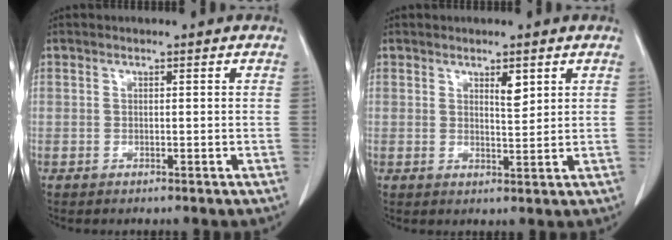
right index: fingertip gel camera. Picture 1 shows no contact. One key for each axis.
{"total": 2.6, "fx": 1.4, "fy": 0.7, "fz": 2.1, "tx": -0.038, "ty": -0.006, "tz": 0.026}